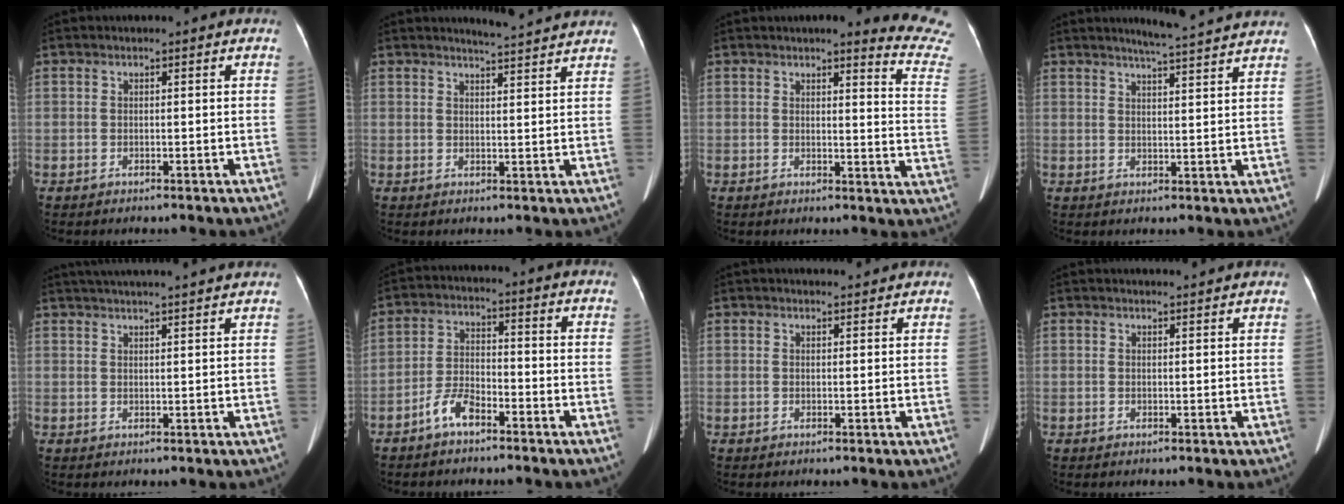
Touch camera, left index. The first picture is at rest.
{"total": 5.9, "force": [5.7, -0.3, 1.6], "torque": [-0.033, 0.008, 0.067]}
{"total": 10.9, "force": [10.6, -0.7, 2.7], "torque": [-0.016, -0.089, 0.089]}
{"total": 9.7, "force": [8.9, -0.5, 3.8], "torque": [-0.060, 0.011, 0.107]}
{"total": 13.9, "force": [12.6, -0.2, 5.9], "torque": [-0.102, 0.023, 0.169]}
{"total": 4.8, "force": [-3.5, 1.6, 2.8], "torque": [-0.066, 0.008, -0.067]}
{"total": 5.1, "force": [4.9, 0.6, 1.3], "torque": [-0.017, 0.021, 0.056]}
{"total": 4.3, "force": [4.1, -0.1, 1.1], "torque": [-0.018, 0.016, 0.048]}